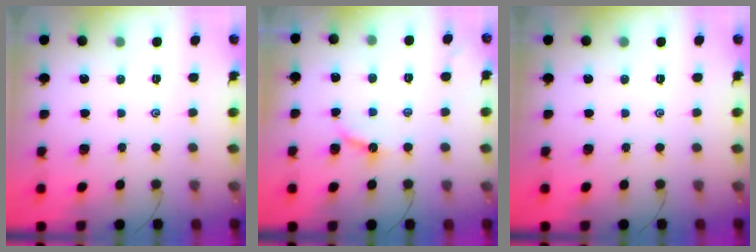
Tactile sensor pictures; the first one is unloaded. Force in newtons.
{"total": 5.6, "press": 5.6, "slide": 0.6}
{"total": 0.0}